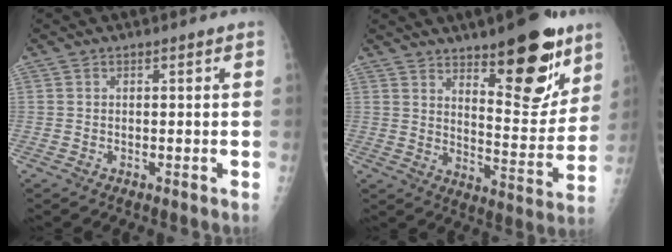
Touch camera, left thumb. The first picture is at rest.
{"total": 17.8, "force": [10.6, 6.3, 12.9], "torque": [-0.128, -0.074, 0.162]}